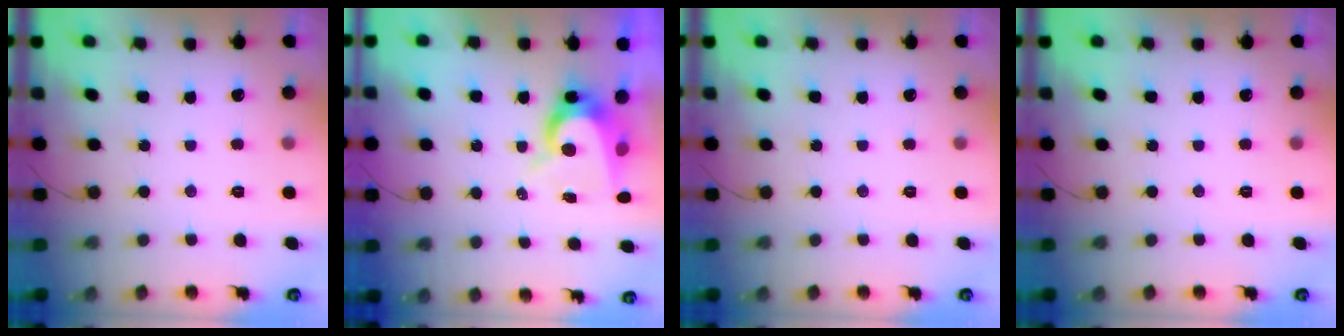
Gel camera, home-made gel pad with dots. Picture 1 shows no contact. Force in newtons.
{"total": 8.2, "press": 8.1, "slide": 0.6}
{"total": 0.0}
{"total": 0.0}